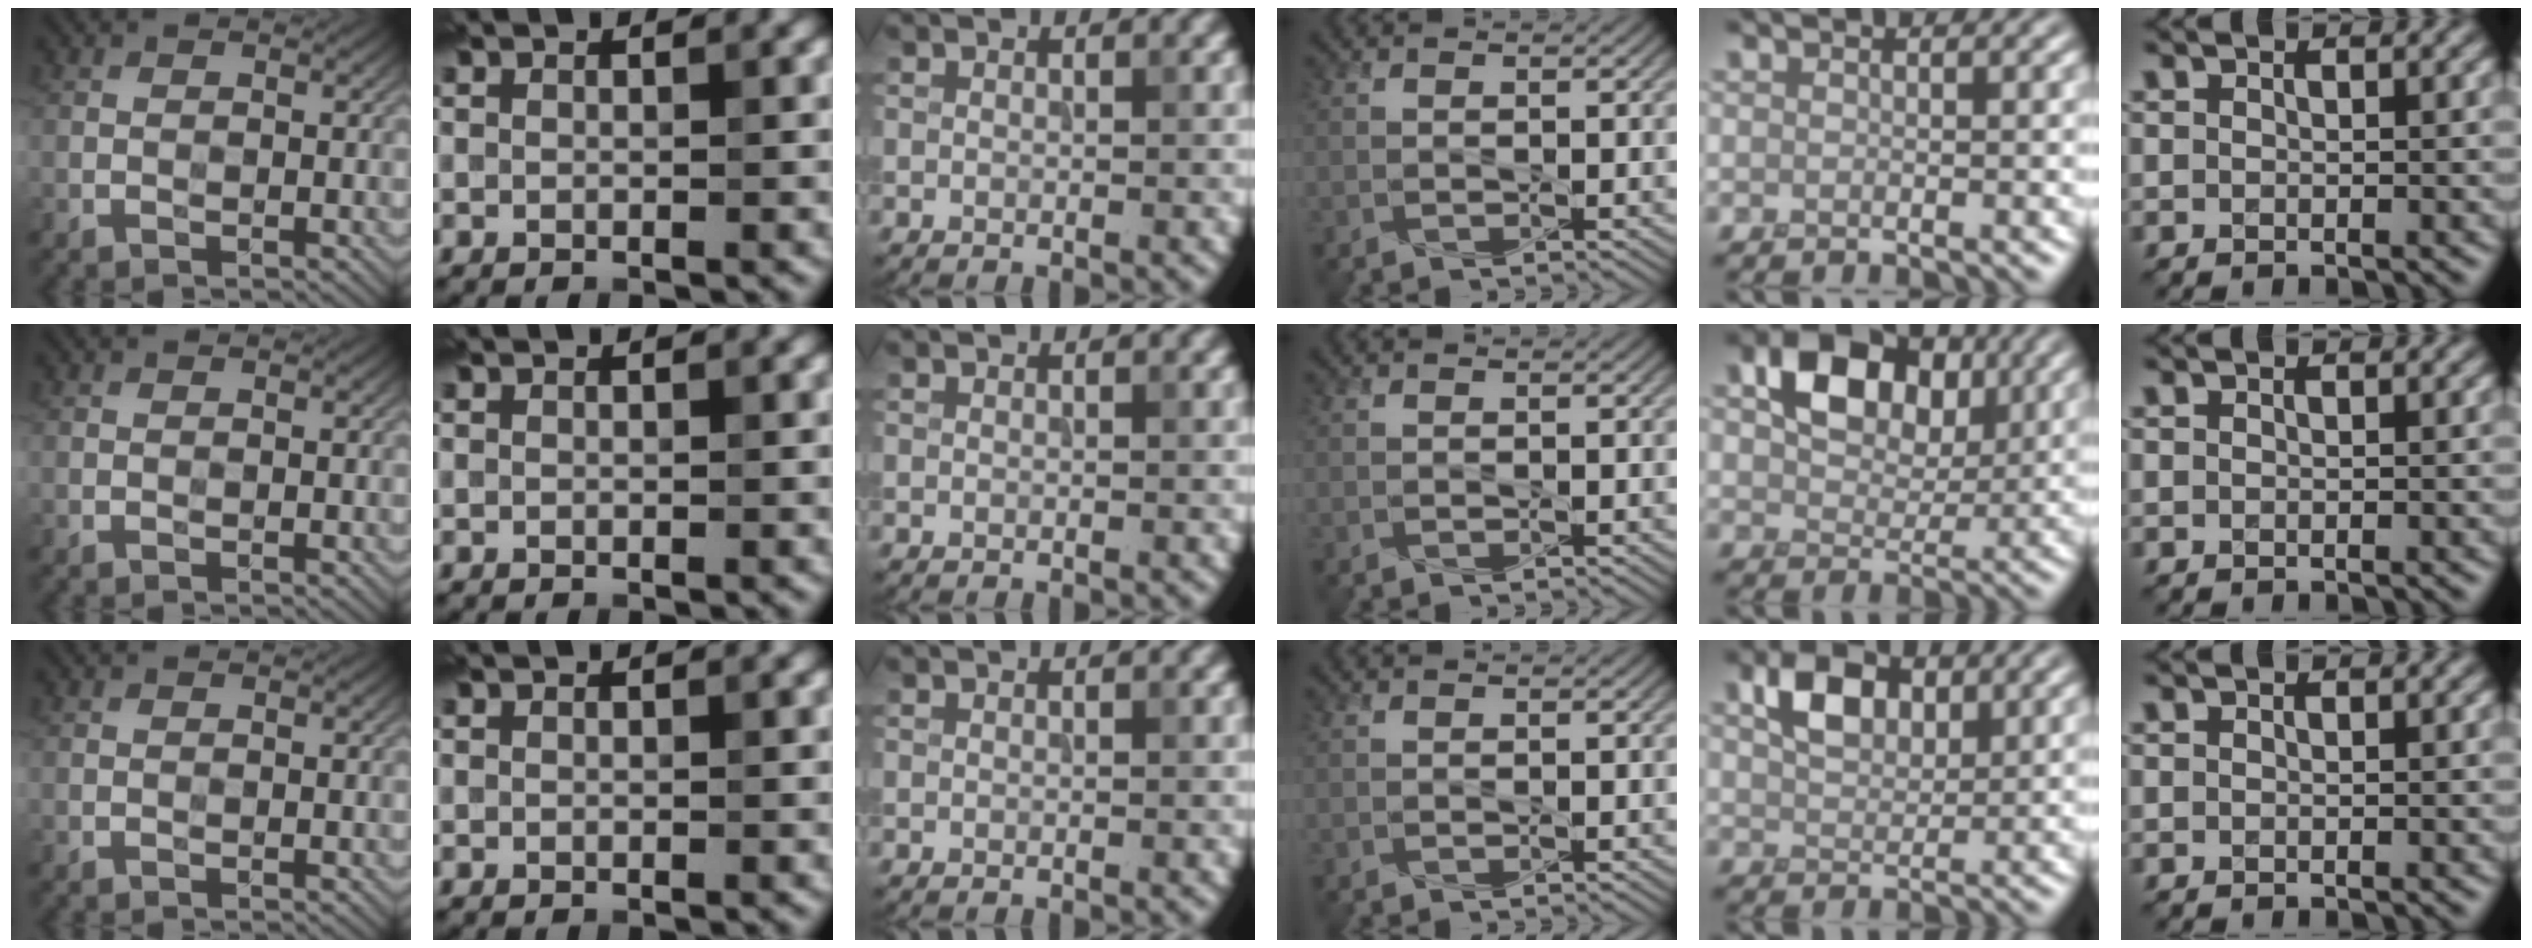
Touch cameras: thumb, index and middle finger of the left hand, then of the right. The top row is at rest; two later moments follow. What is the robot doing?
{"motion": "press", "object": "joystick"}